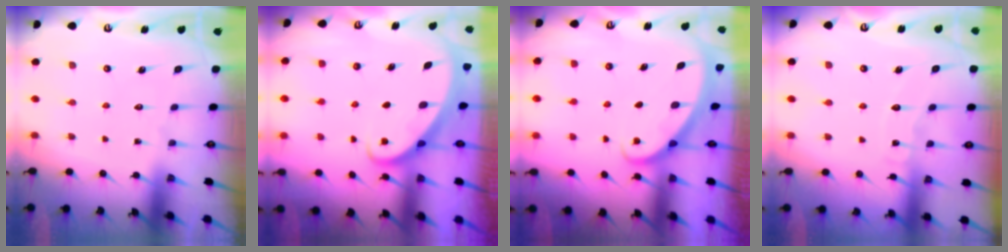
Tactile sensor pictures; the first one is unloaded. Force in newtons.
{"total": 2.4, "press": 2.3, "slide": 0.3}
{"total": 2.0, "press": 2.0, "slide": 0.1}
{"total": 5.4, "press": 5.4, "slide": 0.5}